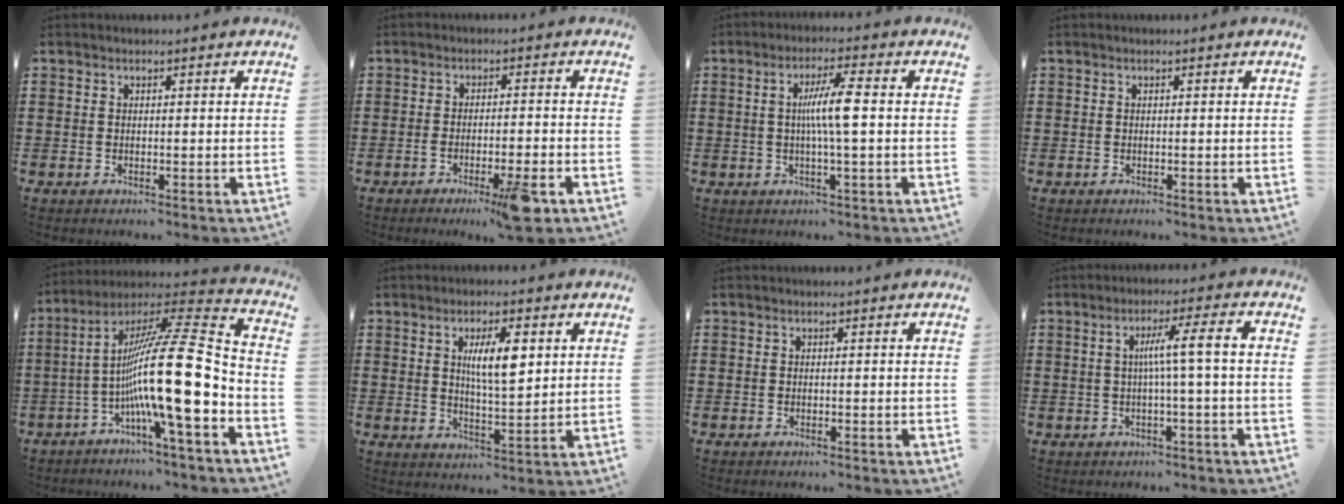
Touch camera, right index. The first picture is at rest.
{"total": 6.1, "force": [-3.4, -0.1, 5.1], "torque": [-0.083, -0.015, -0.055]}
{"total": 6.0, "force": [0.2, 0.2, 6.0], "torque": [-0.111, -0.002, -0.002]}
{"total": 0.0}
{"total": 19.4, "force": [-4.0, 3.1, 18.8], "torque": [-0.341, -0.019, -0.081]}
{"total": 6.6, "force": [2.1, 1.9, 6.0], "torque": [-0.113, 0.003, 0.033]}
{"total": 0.0}
{"total": 5.7, "force": [-0.3, -0.3, 5.7], "torque": [-0.105, 0.000, -0.014]}